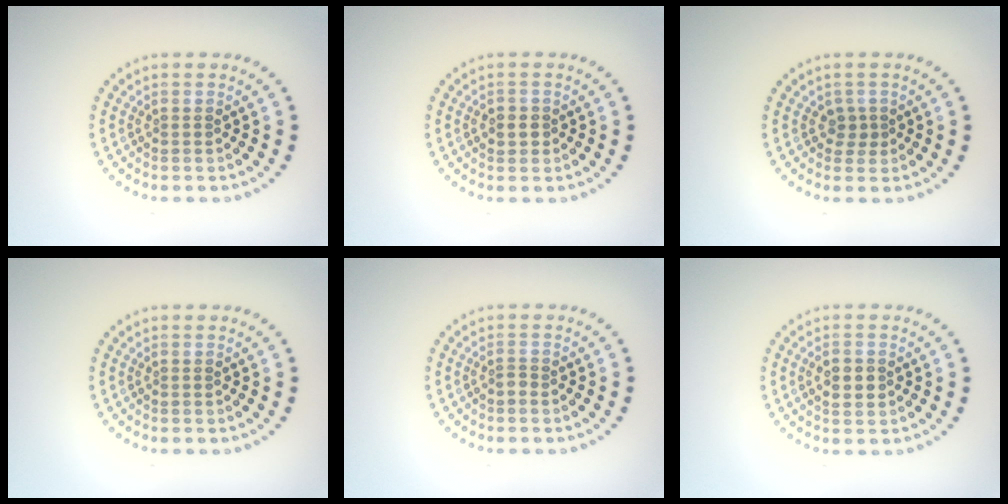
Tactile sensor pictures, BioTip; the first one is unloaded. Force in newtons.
{"total": 1.4, "press": 1.3, "slide": 0.4}
{"total": 1.3, "press": 1.0, "slide": 0.8}
{"total": 0.0}
{"total": 0.9, "press": 0.6, "slide": 0.7}
{"total": 1.9, "press": 1.9, "slide": 0.0}